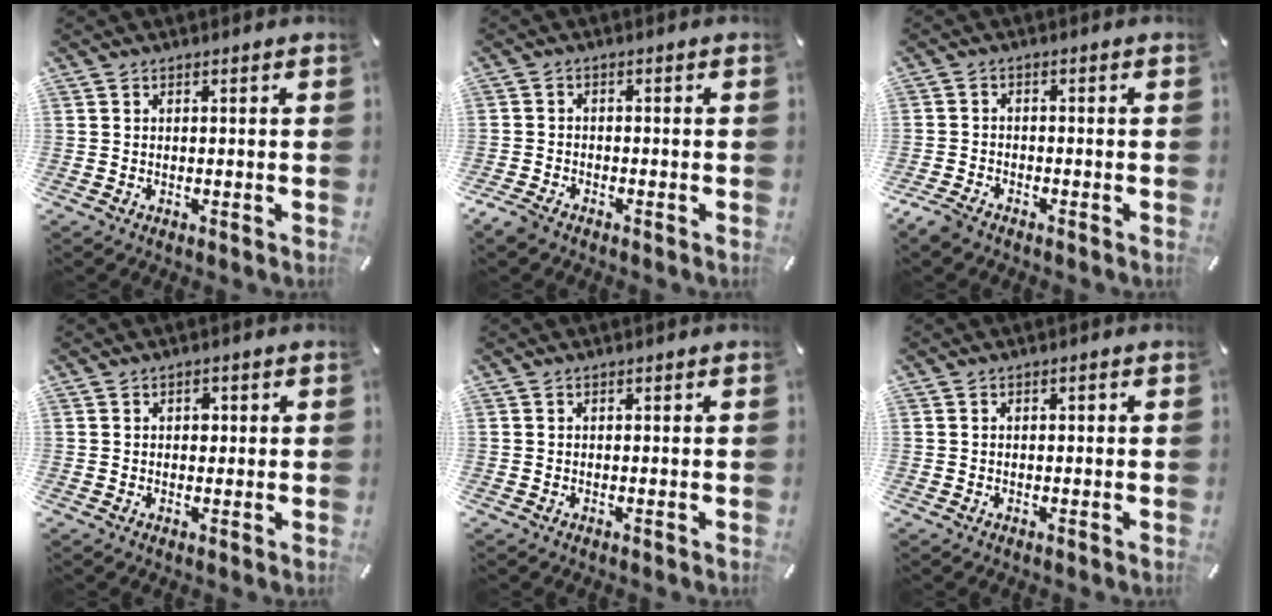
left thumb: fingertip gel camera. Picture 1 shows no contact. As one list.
[{"total": 2.8, "force": [-2.2, 1.3, 1.1], "torque": [-0.038, 0.004, -0.049]}, {"total": 3.4, "force": [-2.8, 1.3, 1.3], "torque": [-0.039, 0.008, -0.059]}, {"total": 1.8, "force": [0.4, 1.4, 1.1], "torque": [0.000, -0.002, -0.001]}, {"total": 0.0}, {"total": 0.7, "force": [0.0, 0.5, 0.6], "torque": [-0.012, 0.002, -0.002]}]